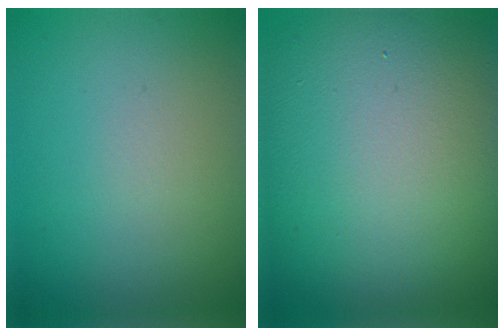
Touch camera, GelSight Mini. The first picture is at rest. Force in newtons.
{"total": 15.9, "press": 15.9, "slide": 1.3}